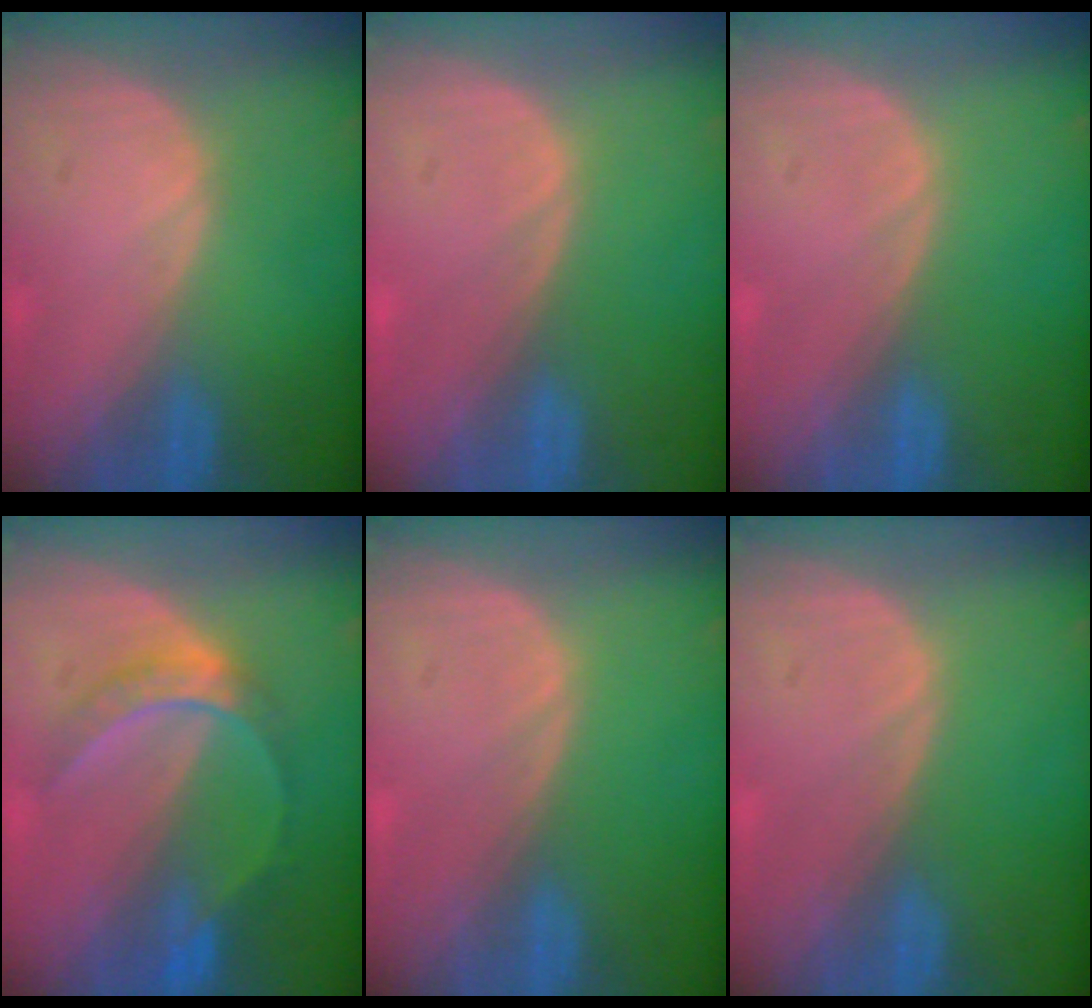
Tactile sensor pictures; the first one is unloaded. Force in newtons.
{"total": 0.7, "press": 0.0, "slide": 0.7}
{"total": 0.0}
{"total": 6.2, "press": 5.5, "slide": 2.7}
{"total": 0.0}
{"total": 0.0}